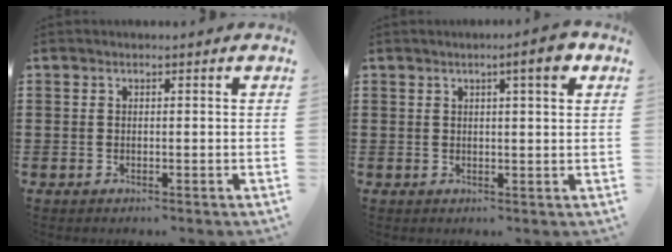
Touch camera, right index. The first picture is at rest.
{"total": 4.2, "force": [2.0, 0.5, 3.6], "torque": [-0.051, -0.004, 0.027]}